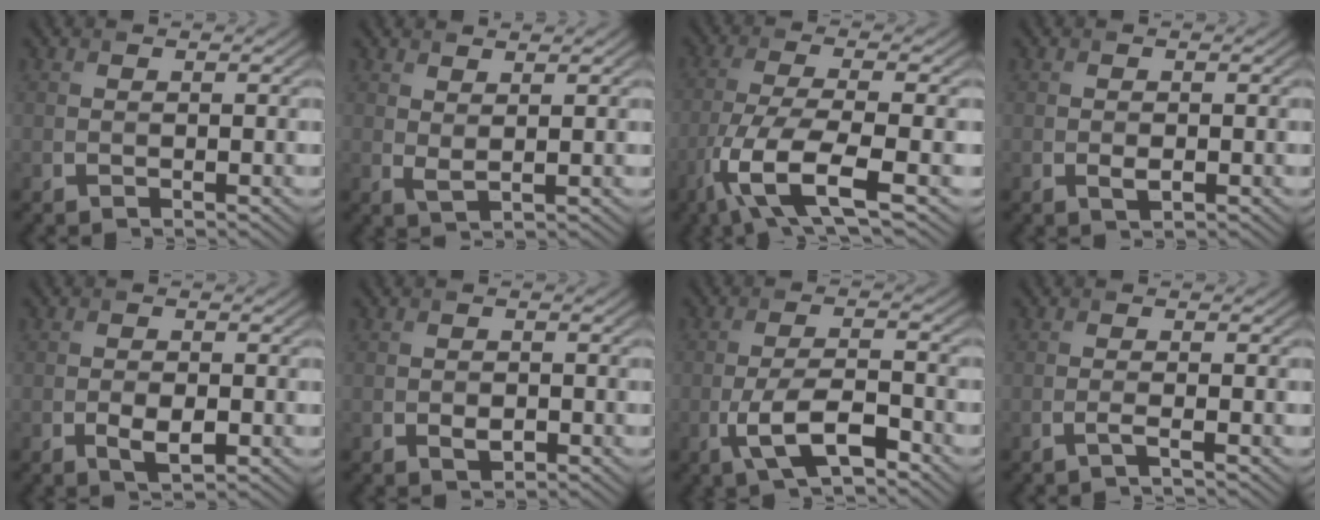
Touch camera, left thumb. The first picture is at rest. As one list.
[{"total": 1.6, "force": [1.2, 0.4, 1.0], "torque": [-0.028, -0.005, 0.026]}, {"total": 9.7, "force": [-4.8, 2.5, 8.0], "torque": [-0.166, -0.011, -0.104]}, {"total": 1.4, "force": [-0.5, 0.8, 1.0], "torque": [-0.020, -0.003, -0.008]}, {"total": 2.9, "force": [-1.0, 1.5, 2.3], "torque": [-0.048, -0.009, -0.015]}, {"total": 1.7, "force": [-0.8, 1.1, 1.1], "torque": [-0.019, -0.005, -0.013]}, {"total": 6.7, "force": [-3.4, 2.2, 5.4], "torque": [-0.109, 0.003, -0.066]}, {"total": 1.4, "force": [-0.7, 0.1, 1.2], "torque": [-0.019, 0.003, -0.020]}]